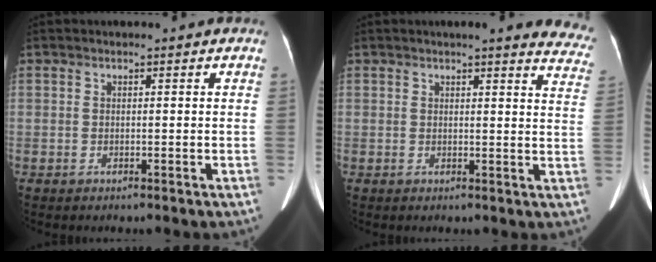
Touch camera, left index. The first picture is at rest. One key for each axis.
{"total": 13.4, "fx": 12.4, "fy": 2.2, "fz": 4.6, "tx": -0.020, "ty": -0.042, "tz": 0.106}